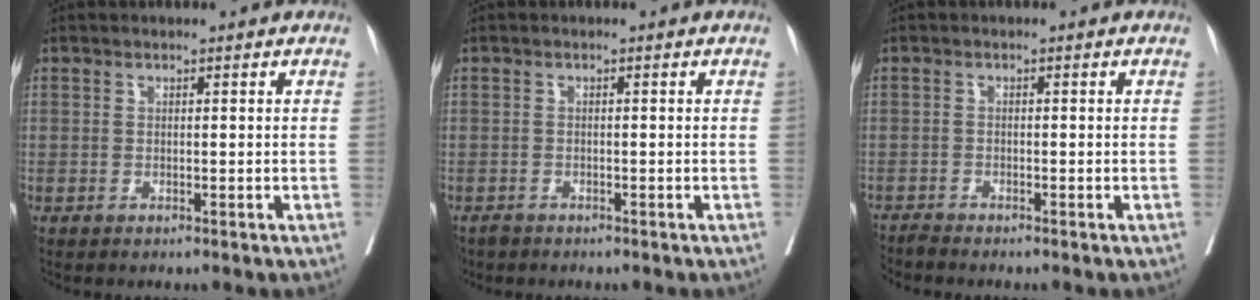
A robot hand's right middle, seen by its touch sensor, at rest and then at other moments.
{"total": 1.3, "force": [-1.1, 0.7, 0.0], "torque": [-0.007, -0.001, -0.019]}
{"total": 1.6, "force": [-1.5, -0.5, -0.3], "torque": [0.004, -0.008, -0.032]}